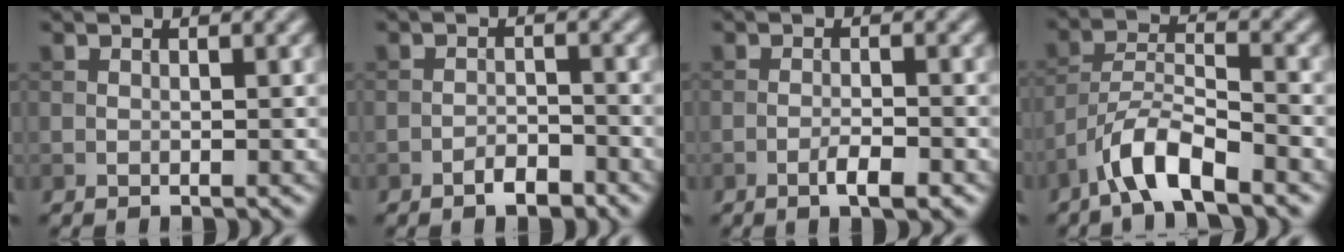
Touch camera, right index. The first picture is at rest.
{"total": 2.2, "force": [-1.6, 0.8, 1.2], "torque": [-0.013, 0.006, -0.030]}
{"total": 2.5, "force": [-1.4, 0.5, 2.0], "torque": [-0.035, 0.002, -0.026]}
{"total": 5.4, "force": [-3.9, 1.2, 3.5], "torque": [-0.063, 0.006, -0.079]}